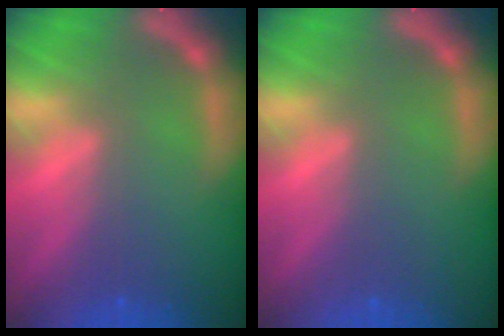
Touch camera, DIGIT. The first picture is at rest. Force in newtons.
{"total": 0.0}